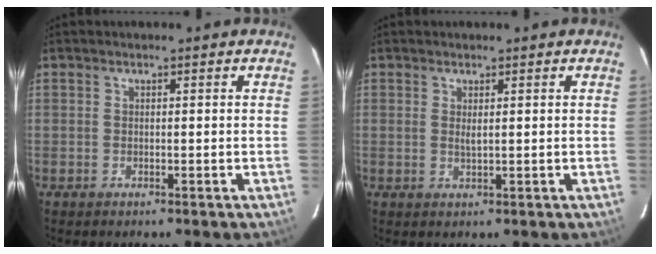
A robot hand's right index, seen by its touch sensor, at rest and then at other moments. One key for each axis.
{"total": 1.2, "fx": 0.4, "fy": 0.2, "fz": 1.1, "tx": -0.020, "ty": -0.001, "tz": 0.007}